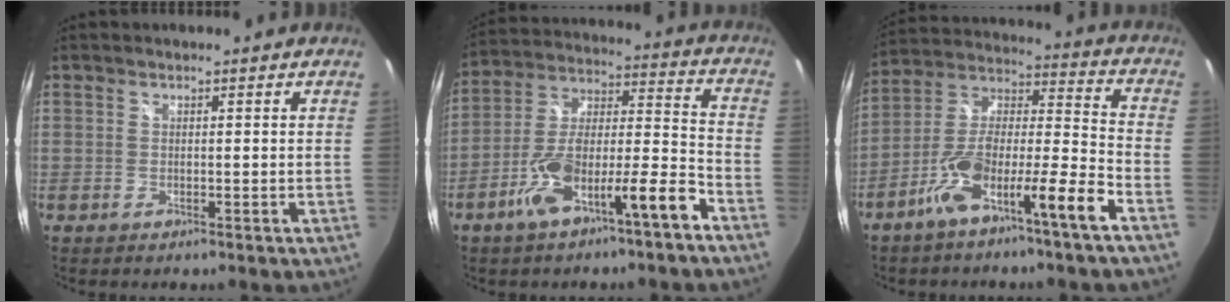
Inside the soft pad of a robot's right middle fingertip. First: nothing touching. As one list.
[{"total": 14.8, "force": [-9.0, 2.7, 11.4], "torque": [-0.200, 0.007, -0.152]}, {"total": 14.0, "force": [-8.5, 0.8, 11.1], "torque": [-0.197, 0.005, -0.152]}]